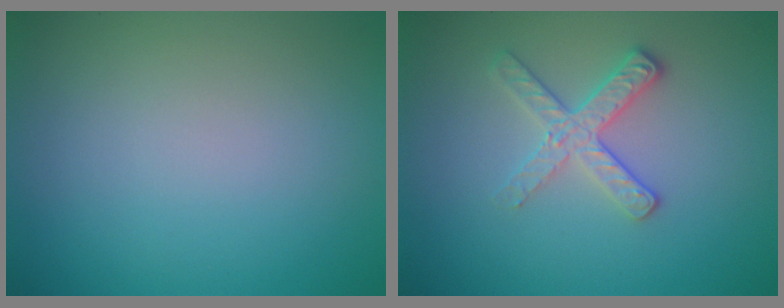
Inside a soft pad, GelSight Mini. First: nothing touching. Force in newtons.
{"total": 2.7, "press": 2.5, "slide": 1.1}